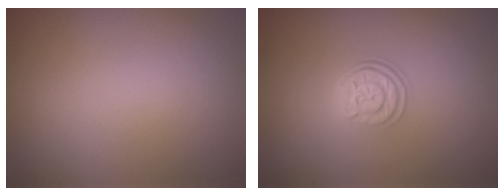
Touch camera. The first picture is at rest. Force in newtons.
{"total": 3.1, "press": 2.4, "slide": 1.9}